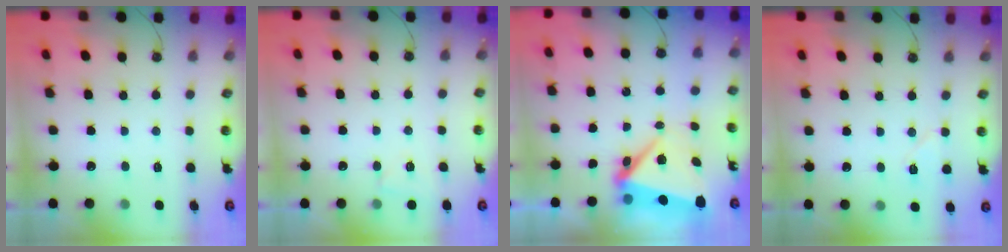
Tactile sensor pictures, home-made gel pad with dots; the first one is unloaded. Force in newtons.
{"total": 3.9, "press": 3.2, "slide": 2.4}
{"total": 7.9, "press": 7.8, "slide": 1.1}
{"total": 6.0, "press": 5.7, "slide": 1.9}